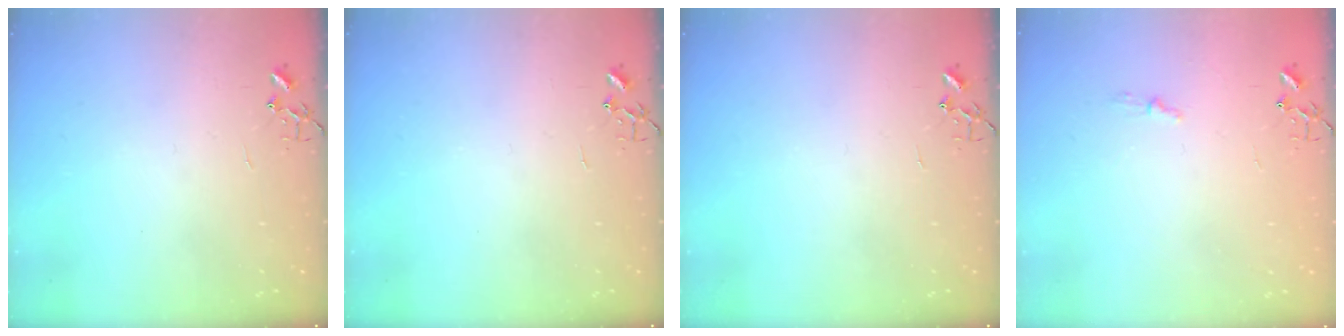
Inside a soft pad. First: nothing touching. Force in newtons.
{"total": 0.0}
{"total": 0.0}
{"total": 3.8, "press": 3.8, "slide": 0.4}